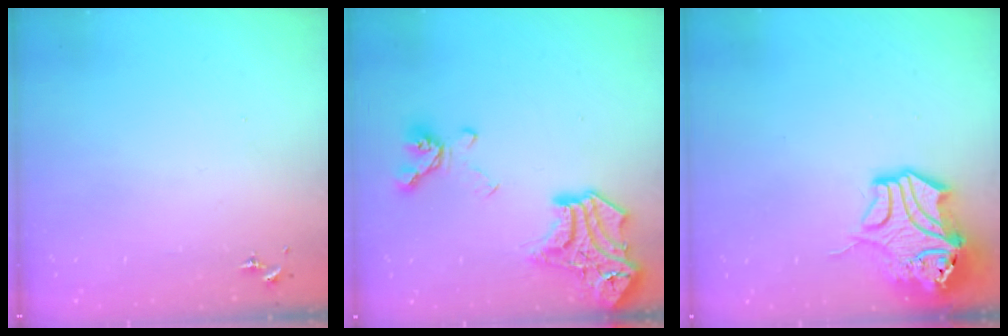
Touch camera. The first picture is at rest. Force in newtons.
{"total": 19.9, "press": 19.9, "slide": 0.9}
{"total": 14.2, "press": 14.1, "slide": 1.9}